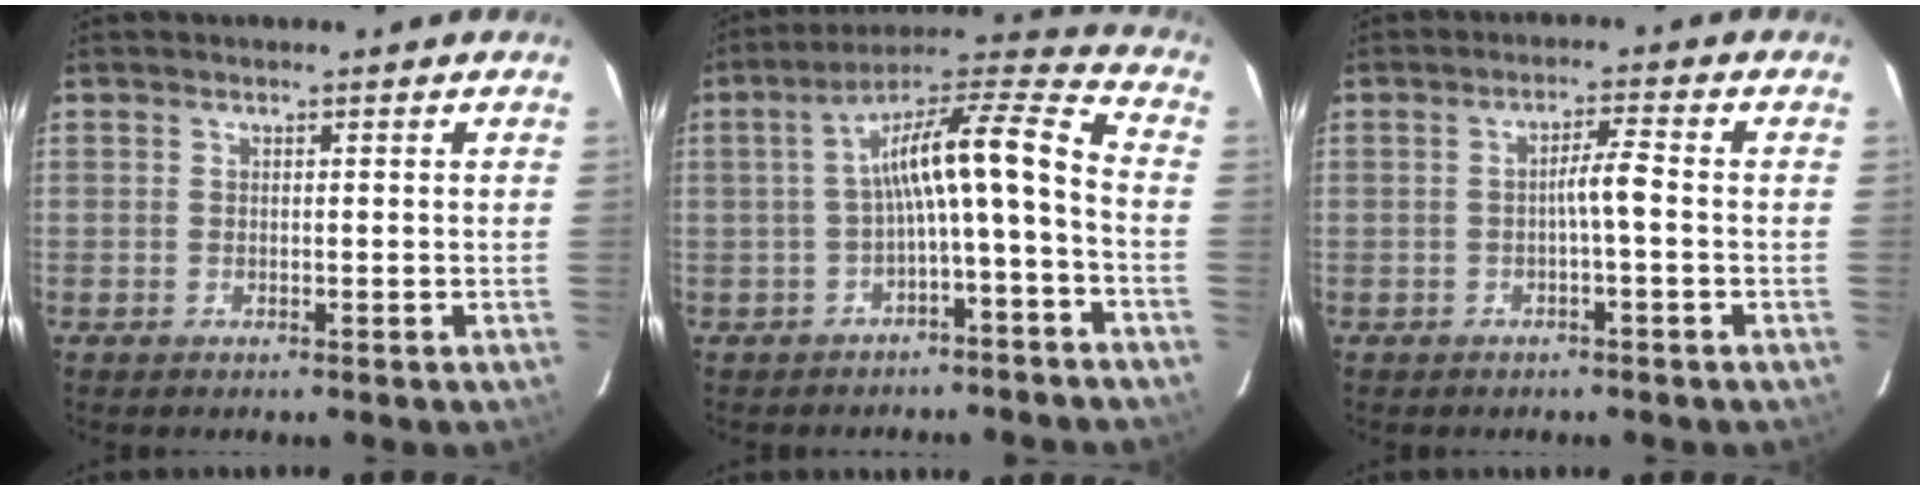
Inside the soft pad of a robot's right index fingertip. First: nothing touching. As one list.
[{"total": 11.9, "force": [-1.8, 0.9, 11.8], "torque": [-0.187, 0.046, -0.029]}, {"total": 3.2, "force": [-0.6, 0.0, 3.1], "torque": [-0.049, 0.005, -0.011]}]